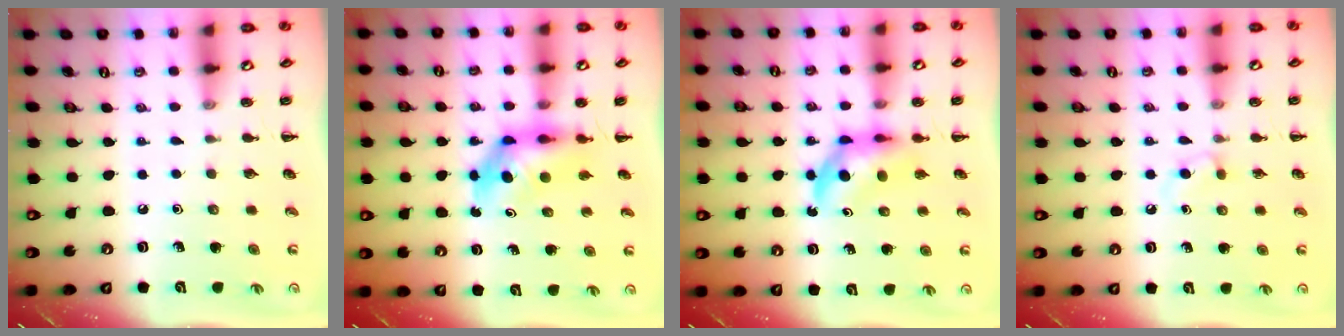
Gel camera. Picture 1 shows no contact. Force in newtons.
{"total": 5.5, "press": 5.4, "slide": 1.0}
{"total": 5.5, "press": 5.4, "slide": 1.4}
{"total": 2.9, "press": 2.6, "slide": 1.3}